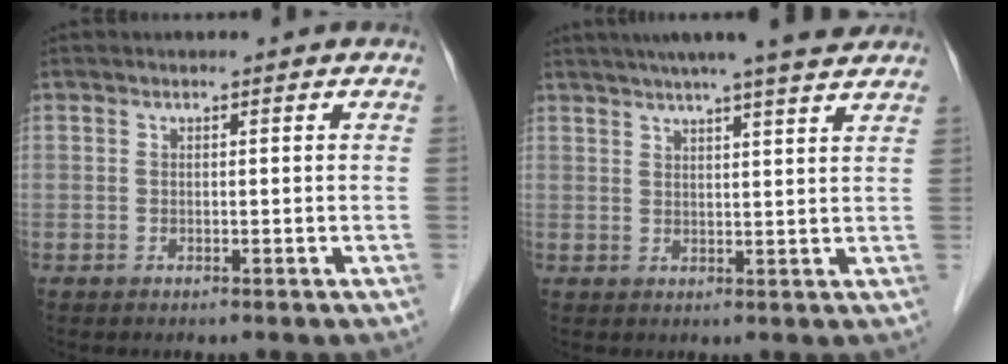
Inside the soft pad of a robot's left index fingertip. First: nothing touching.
{"total": 12.4, "force": [10.6, 0.2, 6.5], "torque": [-0.102, 0.019, 0.132]}